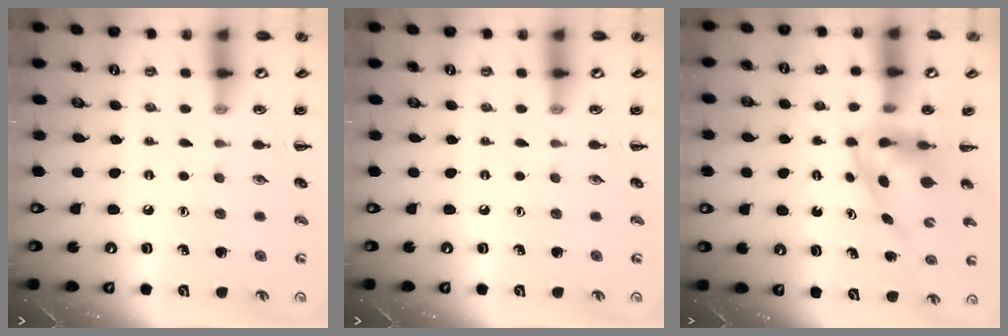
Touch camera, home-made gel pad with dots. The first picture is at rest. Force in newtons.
{"total": 0.0}
{"total": 4.0, "press": 3.9, "slide": 0.8}